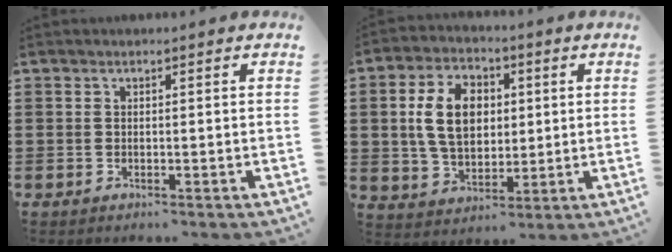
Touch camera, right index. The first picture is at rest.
{"total": 9.9, "force": [1.3, 6.7, 7.3], "torque": [-0.167, 0.013, 0.017]}